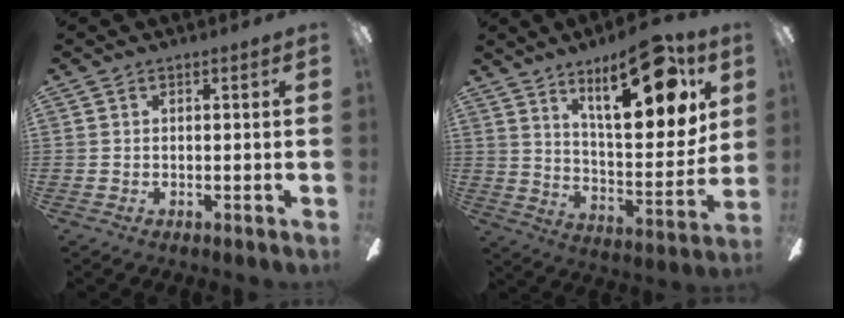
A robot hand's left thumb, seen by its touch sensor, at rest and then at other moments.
{"total": 22.7, "force": [12.9, 8.3, 16.7], "torque": [-0.239, -0.068, 0.203]}